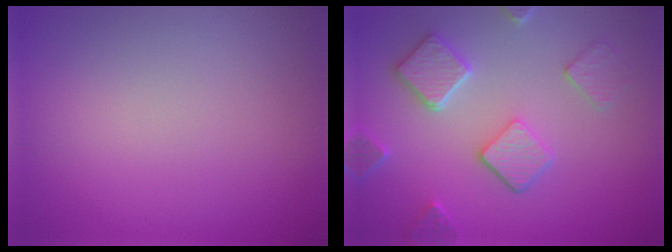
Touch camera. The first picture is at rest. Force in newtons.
{"total": 5.0, "press": 3.9, "slide": 3.2}